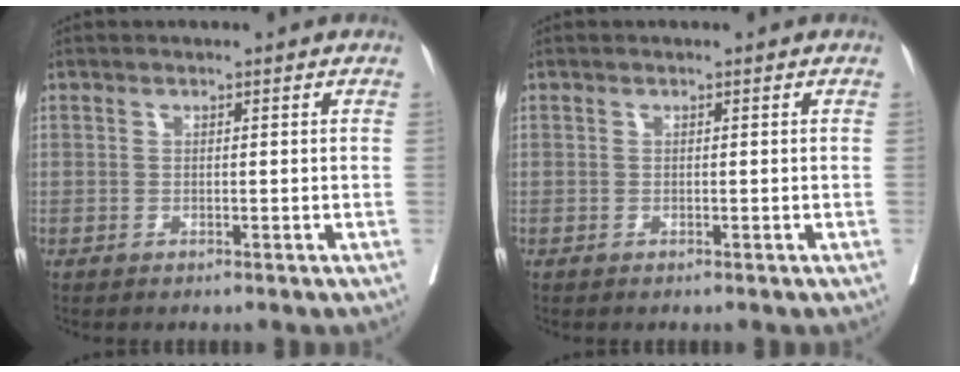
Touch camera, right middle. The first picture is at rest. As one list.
[{"total": 0.0}]